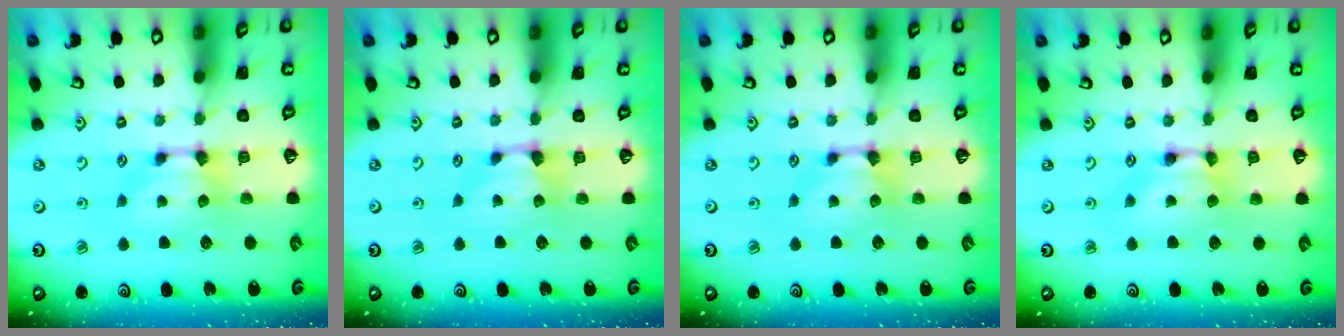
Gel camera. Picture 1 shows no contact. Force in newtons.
{"total": 0.8, "press": 0.2, "slide": 0.8}
{"total": 0.0}
{"total": 1.8, "press": 1.7, "slide": 0.1}